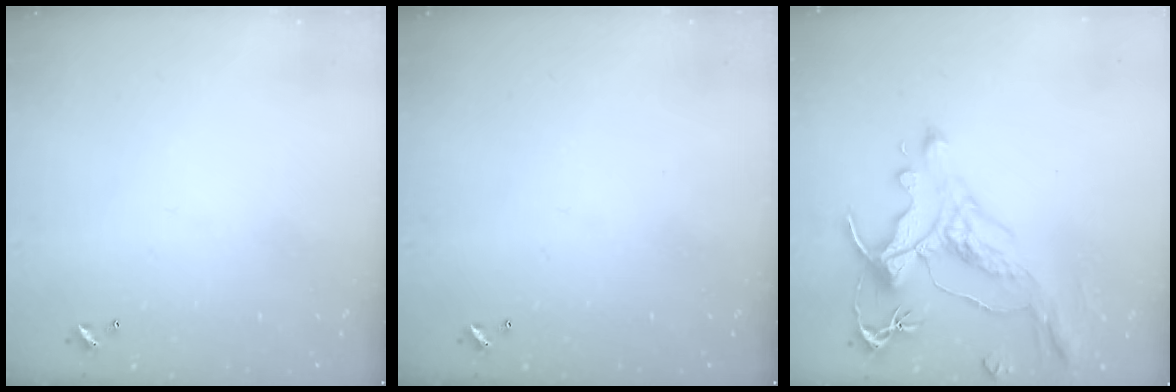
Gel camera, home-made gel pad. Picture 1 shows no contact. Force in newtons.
{"total": 0.0}
{"total": 1.7, "press": 1.2, "slide": 1.1}